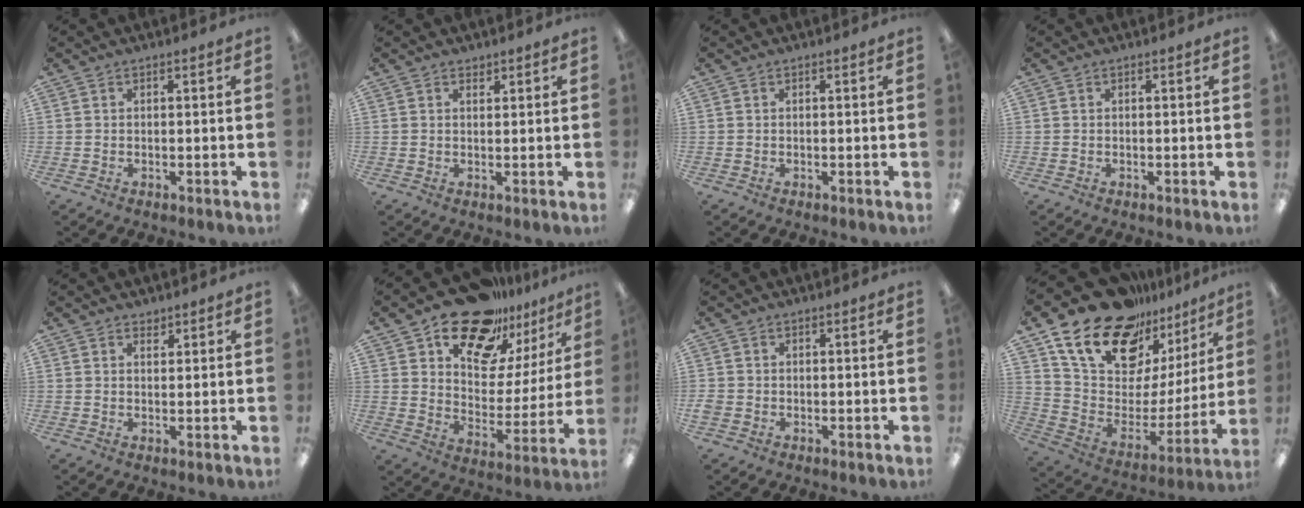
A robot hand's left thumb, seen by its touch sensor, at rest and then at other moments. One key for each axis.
{"total": 1.5, "fx": 1.2, "fy": 0.8, "fz": 0.2, "tx": 0.004, "ty": -0.003, "tz": 0.022}
{"total": 0.0}
{"total": 0.0}
{"total": 1.7, "fx": 1.4, "fy": 0.9, "fz": 0.2, "tx": 0.005, "ty": -0.004, "tz": 0.025}
{"total": 18.6, "fx": 14.9, "fy": 9.1, "fz": 6.6, "tx": -0.114, "ty": -0.110, "tz": 0.264}
{"total": 1.7, "fx": -0.4, "fy": 1.5, "fz": 0.7, "tx": -0.011, "ty": 0.002, "tz": -0.008}
{"total": 22.0, "fx": 16.1, "fy": 11.2, "fz": 9.9, "tx": -0.179, "ty": -0.113, "tz": 0.294}